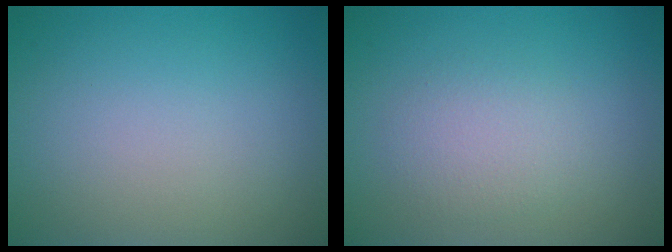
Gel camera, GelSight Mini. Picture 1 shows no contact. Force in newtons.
{"total": 2.3, "press": 2.3, "slide": 0.1}